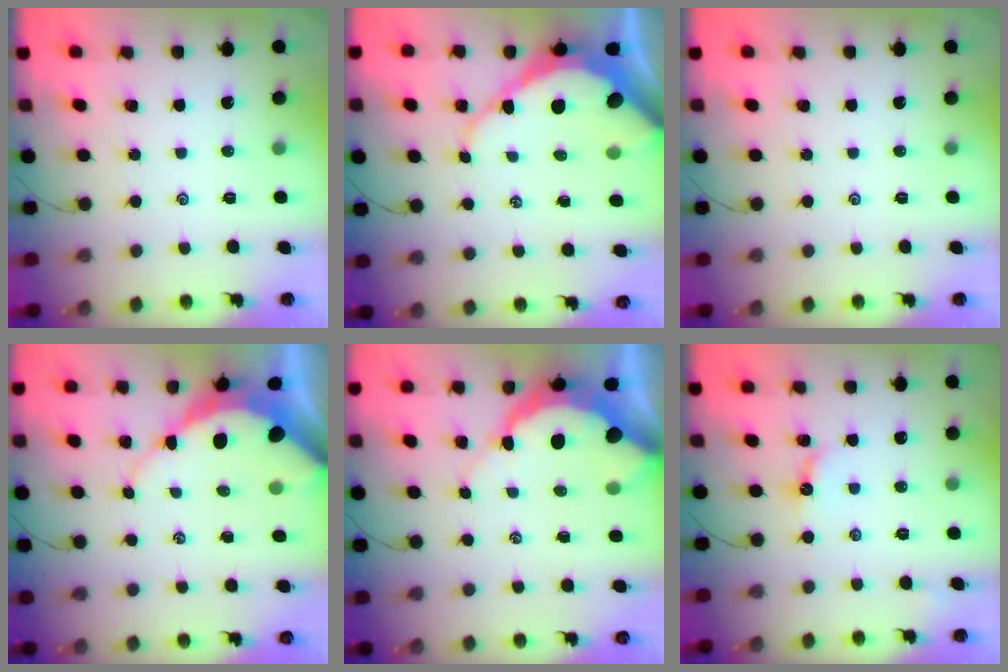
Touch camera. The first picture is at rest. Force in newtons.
{"total": 12.5, "press": 12.5, "slide": 0.9}
{"total": 0.0}
{"total": 10.1, "press": 10.1, "slide": 0.8}
{"total": 9.6, "press": 9.6, "slide": 0.9}
{"total": 5.6, "press": 5.6, "slide": 0.6}